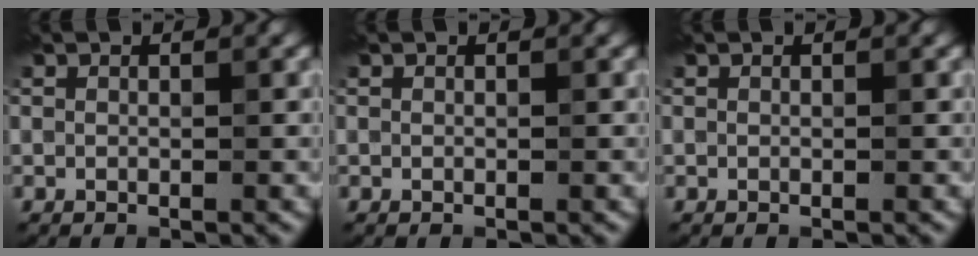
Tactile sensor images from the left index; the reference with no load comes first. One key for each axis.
{"total": 0.0}
{"total": 0.0}